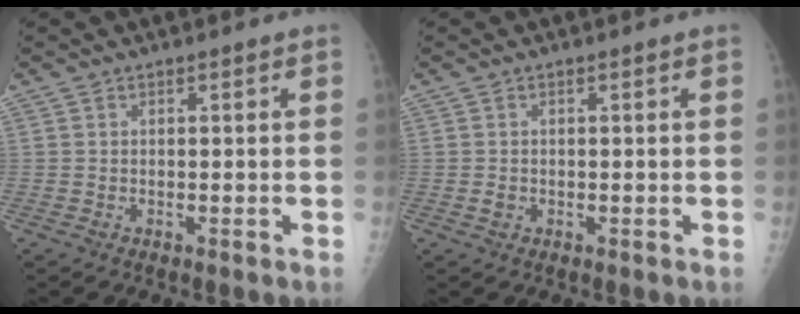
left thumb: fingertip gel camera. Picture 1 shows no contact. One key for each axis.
{"total": 1.1, "fx": -0.1, "fy": 0.9, "fz": 0.5, "tx": -0.006, "ty": 0.000, "tz": 0.000}